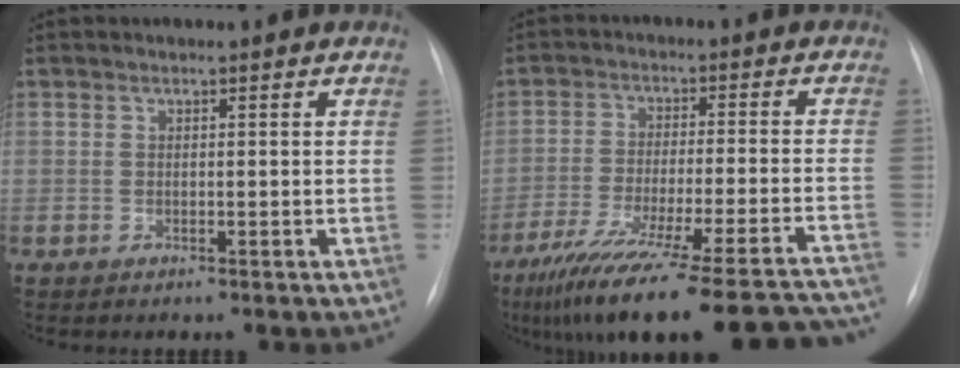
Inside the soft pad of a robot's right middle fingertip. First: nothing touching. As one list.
[{"total": 29.2, "force": [-25.6, 1.7, 13.9], "torque": [-0.169, -0.047, -0.352]}]